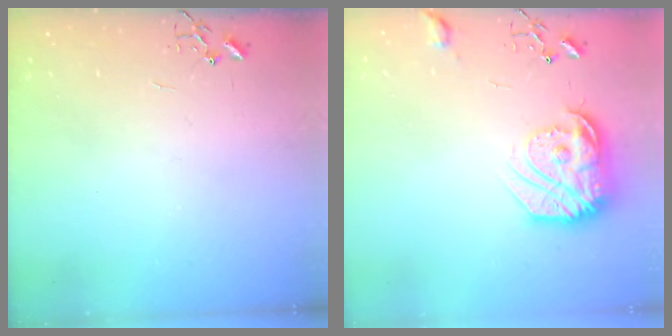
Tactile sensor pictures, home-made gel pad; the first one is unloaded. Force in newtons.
{"total": 17.9, "press": 17.9, "slide": 1.2}